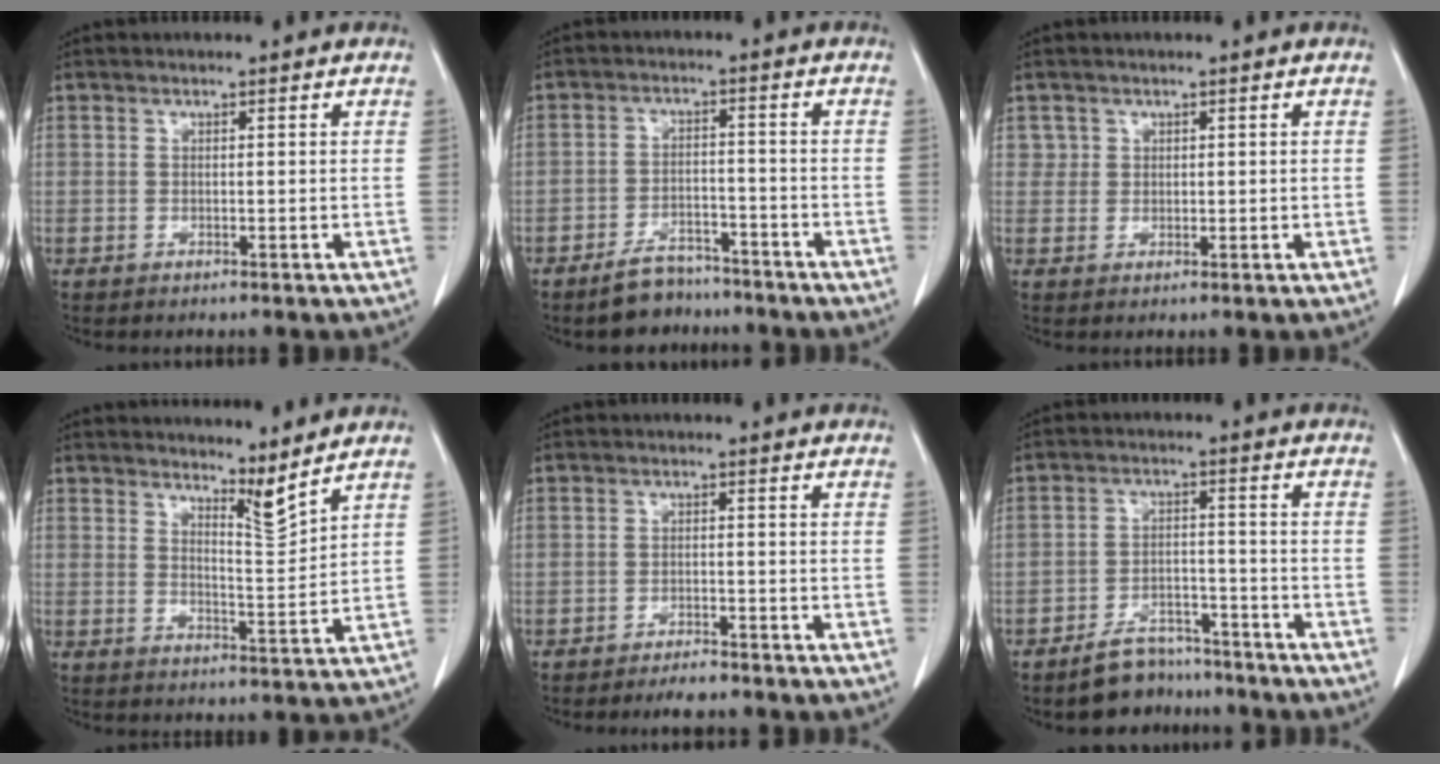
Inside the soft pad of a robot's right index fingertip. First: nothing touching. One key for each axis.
{"total": 5.7, "fx": -4.8, "fy": 2.7, "fz": 1.5, "tx": -0.026, "ty": 0.003, "tz": -0.073}
{"total": 2.1, "fx": 1.0, "fy": 1.8, "fz": -0.1, "tx": 0.019, "ty": -0.003, "tz": 0.009}
{"total": 4.0, "fx": 3.7, "fy": -0.3, "fz": 1.7, "tx": -0.032, "ty": -0.025, "tz": 0.067}
{"total": 3.0, "fx": -2.7, "fy": 0.6, "fz": 1.2, "tx": -0.016, "ty": -0.003, "tz": -0.039}
{"total": 6.4, "fx": -5.6, "fy": 2.9, "fz": 1.1, "tx": -0.013, "ty": 0.008, "tz": -0.088}